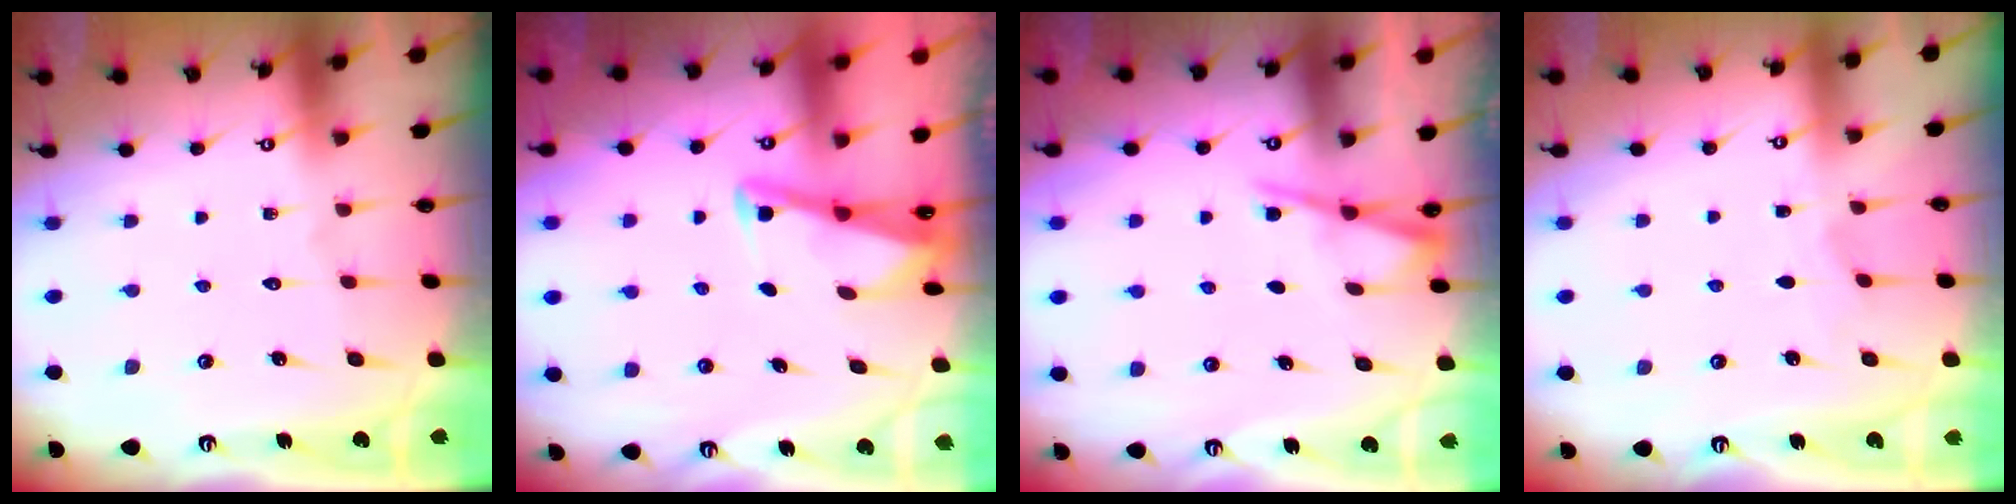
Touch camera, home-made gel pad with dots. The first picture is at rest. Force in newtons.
{"total": 2.9, "press": 2.9, "slide": 0.4}
{"total": 2.7, "press": 2.7, "slide": 0.5}
{"total": 2.8, "press": 2.8, "slide": 0.4}